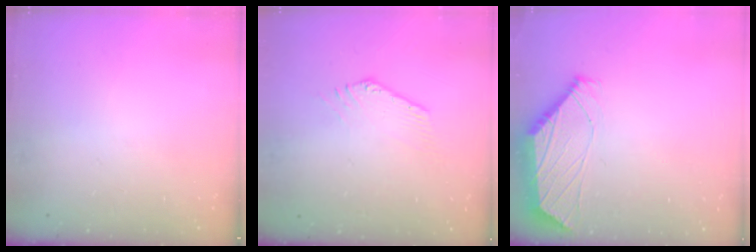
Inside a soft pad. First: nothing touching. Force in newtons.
{"total": 1.3, "press": 1.2, "slide": 0.3}
{"total": 1.0, "press": 0.9, "slide": 0.5}